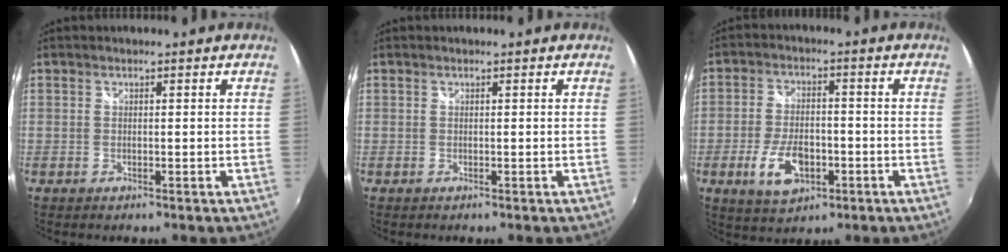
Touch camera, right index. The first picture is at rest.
{"total": 0.0}
{"total": 9.3, "force": [-3.4, 4.9, 7.1], "torque": [-0.147, -0.006, -0.054]}